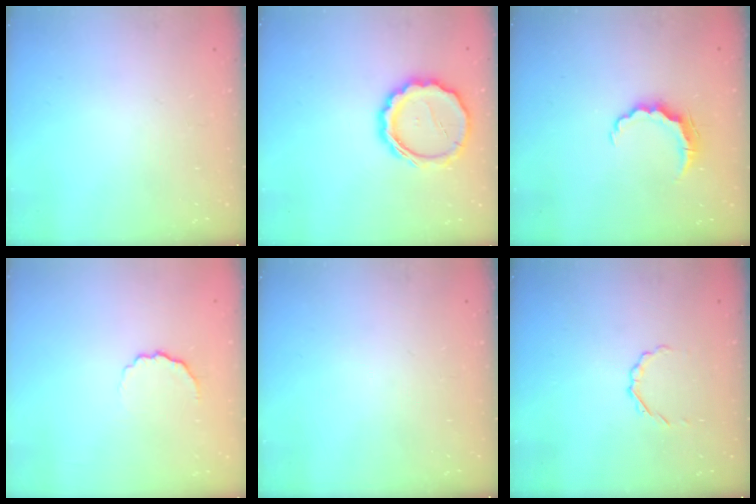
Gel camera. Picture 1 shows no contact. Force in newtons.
{"total": 14.1, "press": 13.8, "slide": 3.0}
{"total": 5.9, "press": 5.9, "slide": 0.5}
{"total": 4.3, "press": 4.2, "slide": 1.0}
{"total": 0.0}
{"total": 2.2, "press": 2.1, "slide": 0.7}